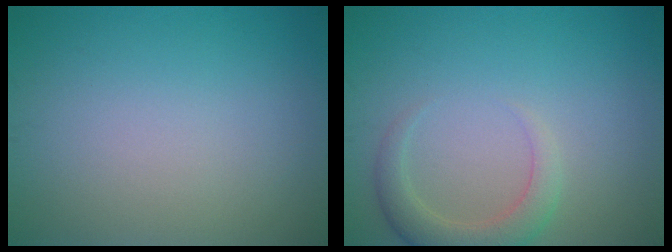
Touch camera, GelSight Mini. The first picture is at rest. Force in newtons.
{"total": 3.1, "press": 3.1, "slide": 0.4}